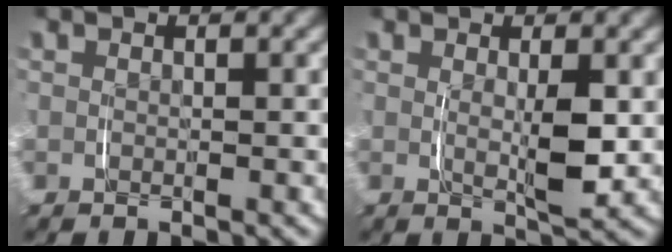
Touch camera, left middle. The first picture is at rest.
{"total": 3.0, "force": [0.3, 0.8, 2.9], "torque": [-0.050, -0.014, 0.010]}